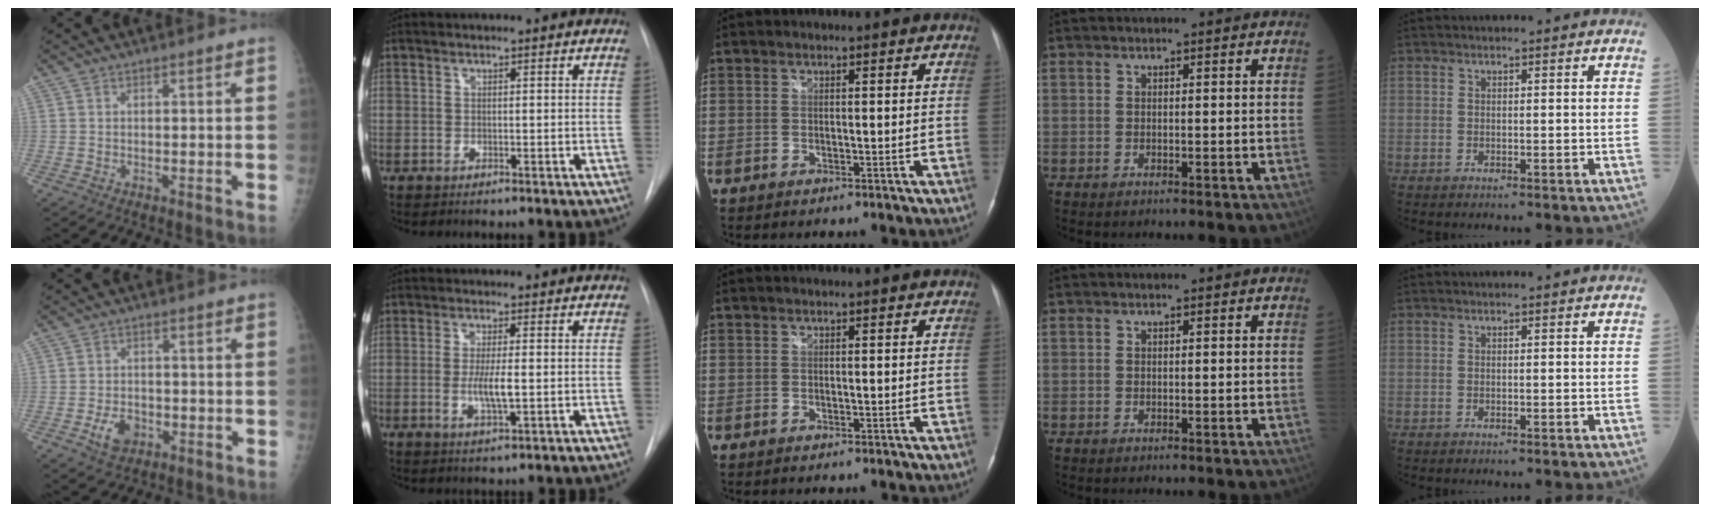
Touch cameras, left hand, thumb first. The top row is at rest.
{"thumb": {"total": 5.1, "force": [-2.0, 3.6, 3.0], "torque": [-0.043, 0.007, -0.032]}, "index": {"total": 4.4, "force": [-0.8, 0.7, 4.3], "torque": [-0.086, -0.011, -0.013]}}